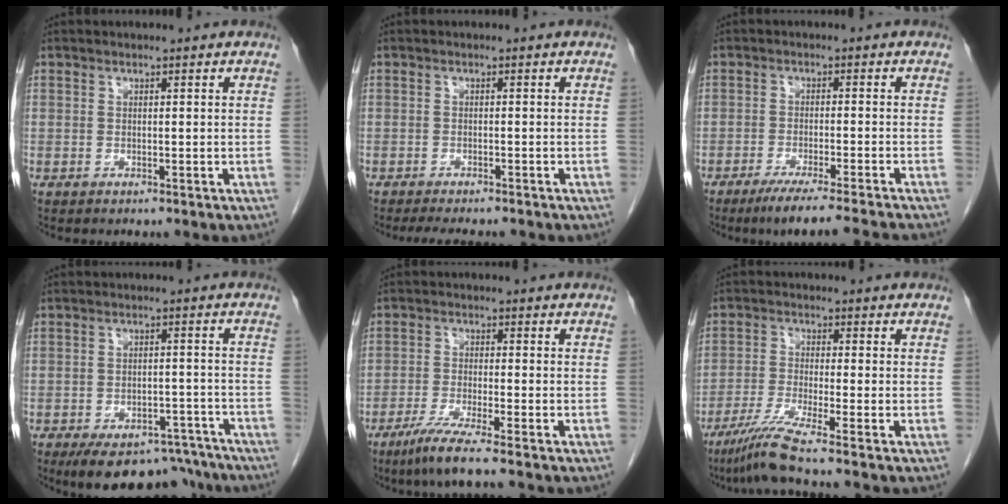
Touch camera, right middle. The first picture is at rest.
{"total": 6.4, "force": [-5.6, 1.2, 2.9], "torque": [-0.035, -0.008, -0.080]}
{"total": 11.0, "force": [-9.6, -1.3, 5.2], "torque": [-0.050, -0.024, -0.144]}
{"total": 13.1, "force": [-10.6, 5.8, 5.0], "torque": [-0.062, 0.016, -0.141]}
{"total": 6.1, "force": [-4.4, -0.9, 4.0], "torque": [-0.076, -0.020, -0.087]}
{"total": 5.9, "force": [-4.6, -1.8, 3.3], "torque": [-0.067, -0.029, -0.096]}